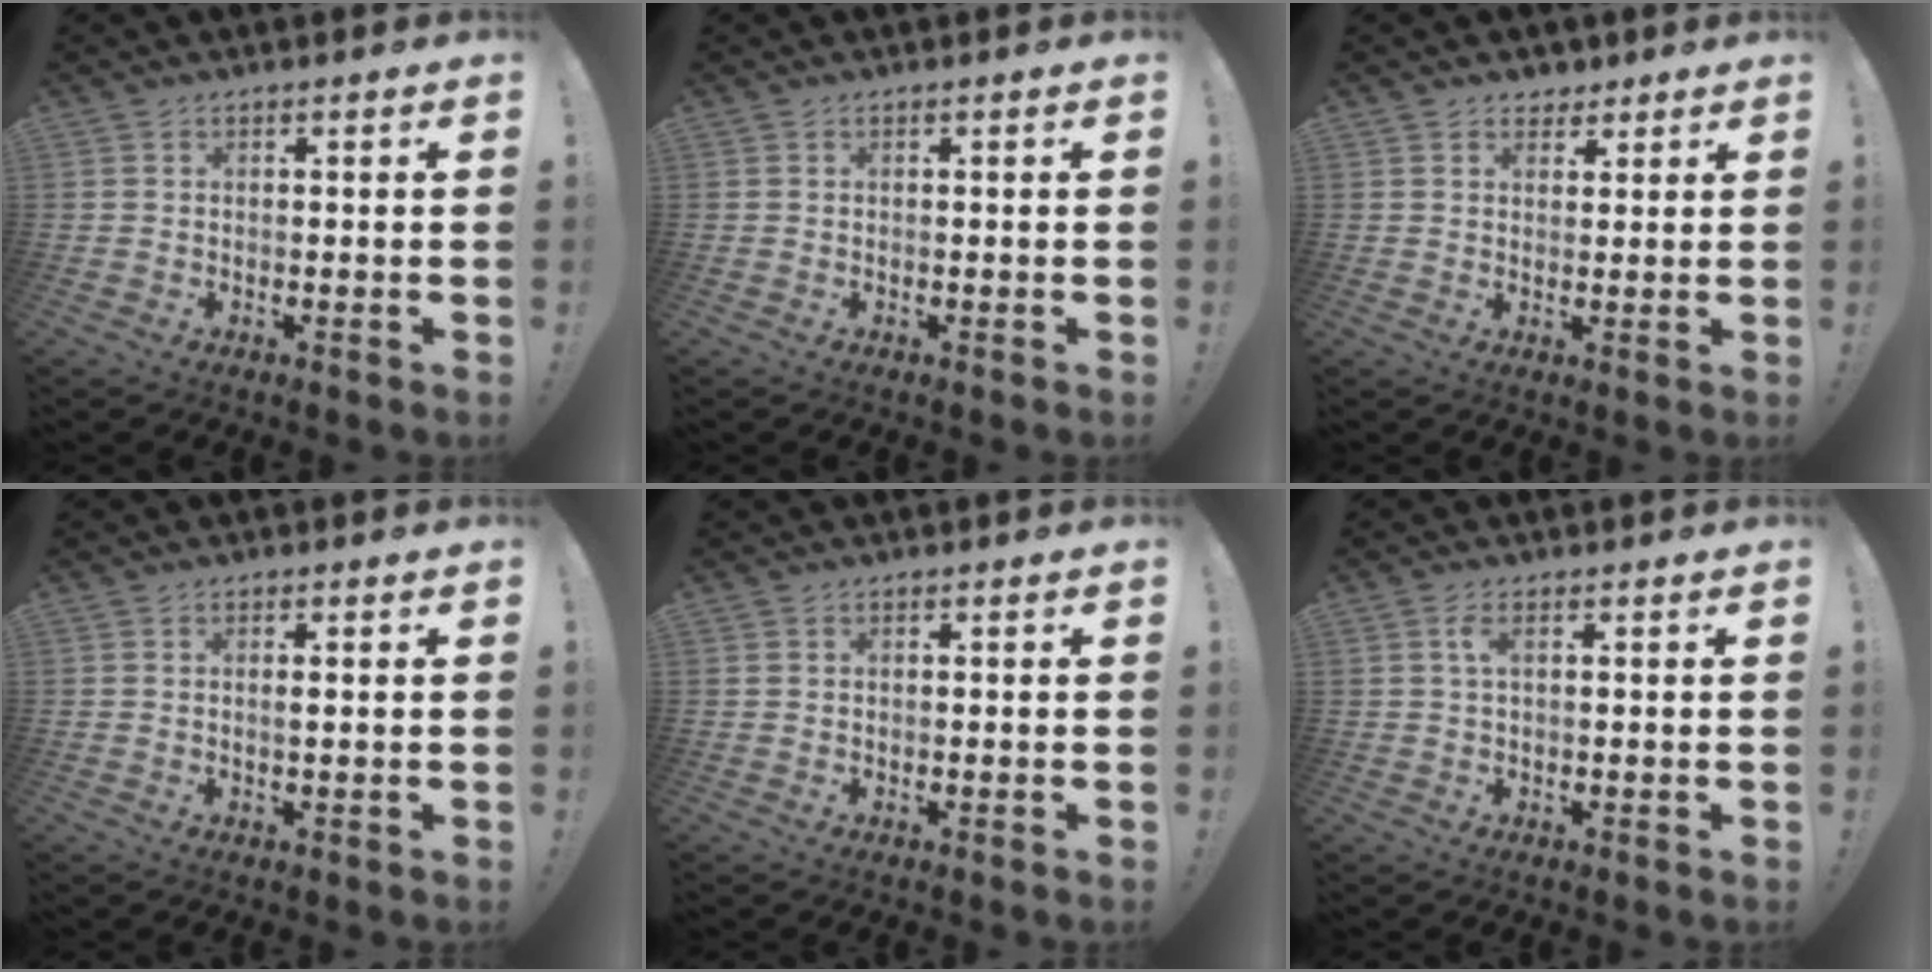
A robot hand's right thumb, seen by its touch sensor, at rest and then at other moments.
{"total": 0.0}
{"total": 4.0, "force": [2.6, 2.8, 0.8], "torque": [-0.001, -0.013, 0.047]}
{"total": 1.1, "force": [0.2, 0.0, 1.1], "torque": [-0.010, -0.007, 0.001]}
{"total": 0.0}
{"total": 2.5, "force": [0.8, 0.9, 2.2], "torque": [-0.045, 0.003, 0.012]}